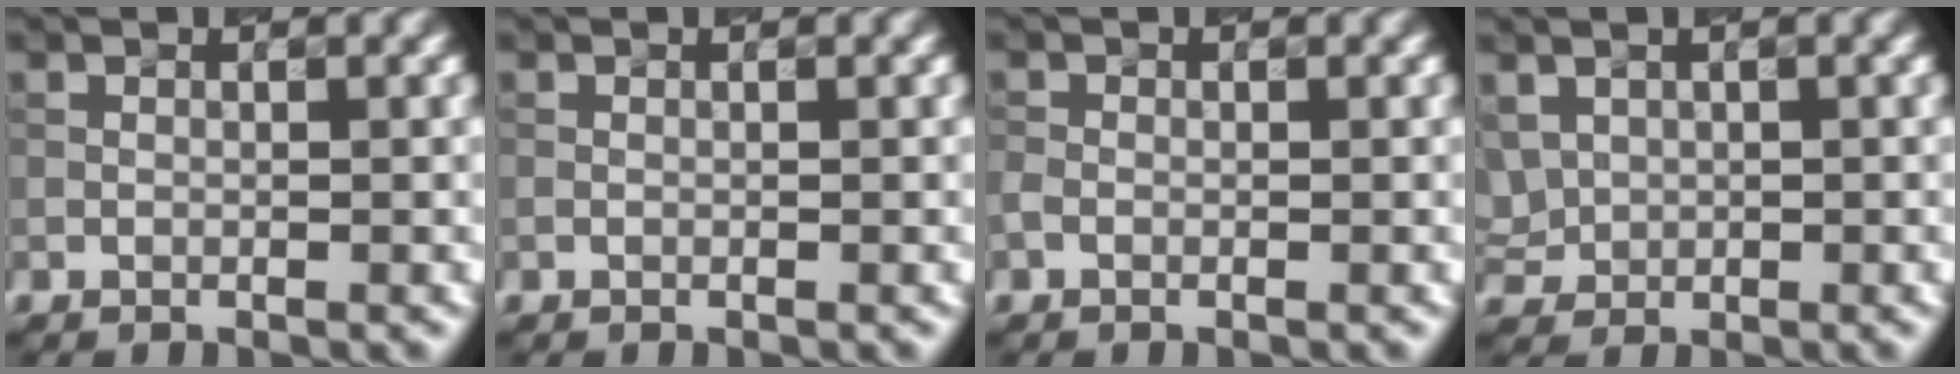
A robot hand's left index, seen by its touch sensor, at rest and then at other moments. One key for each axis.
{"total": 0.0}
{"total": 0.9, "fx": -0.4, "fy": 0.7, "fz": 0.4, "tx": -0.013, "ty": 0.001, "tz": -0.009}
{"total": 2.1, "fx": 0.8, "fy": 1.8, "fz": 0.8, "tx": -0.024, "ty": 0.004, "tz": 0.021}